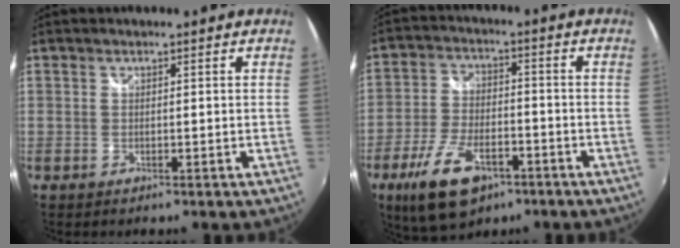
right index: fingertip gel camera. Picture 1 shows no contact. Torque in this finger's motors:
{"motor_torque": [1.10, -1.04, 0.61, 0.07]}